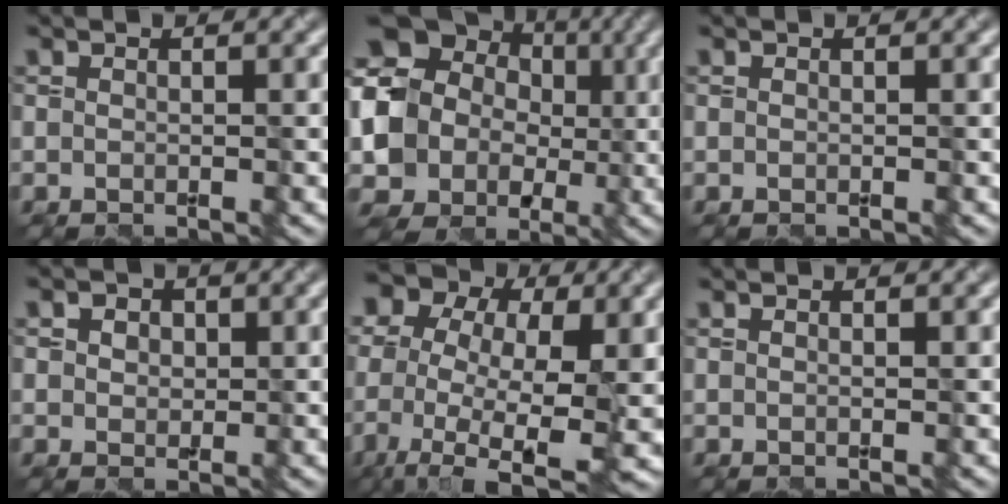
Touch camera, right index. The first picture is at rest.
{"total": 9.6, "force": [1.2, 8.8, 3.7], "torque": [-0.090, -0.011, -0.005]}
{"total": 0.0}
{"total": 3.2, "force": [1.6, 2.3, 1.5], "torque": [-0.023, 0.012, 0.008]}
{"total": 13.0, "force": [-1.5, 7.7, 10.3], "torque": [-0.176, -0.002, -0.027]}
{"total": 0.0}